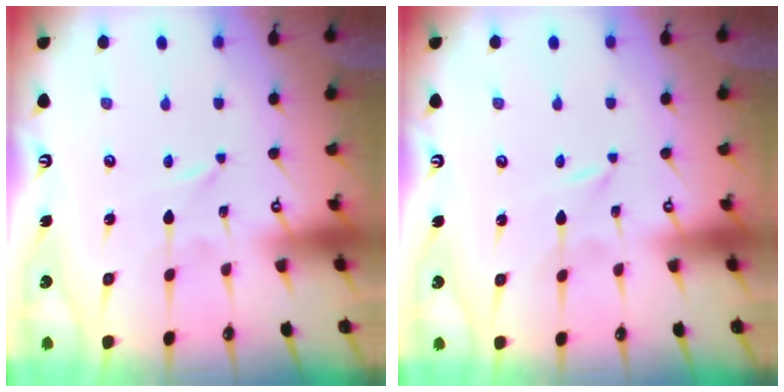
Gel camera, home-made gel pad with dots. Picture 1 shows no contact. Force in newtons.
{"total": 0.0}